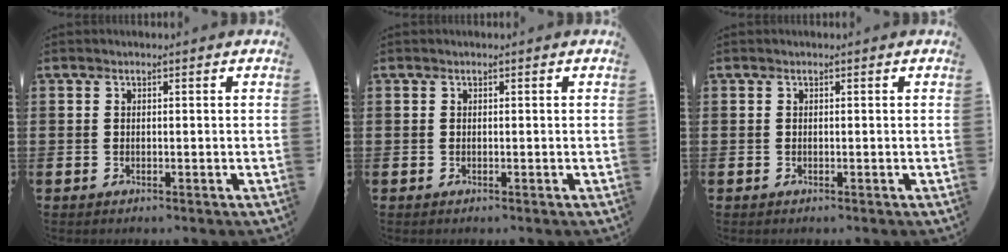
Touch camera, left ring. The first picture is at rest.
{"total": 0.0}
{"total": 0.0}